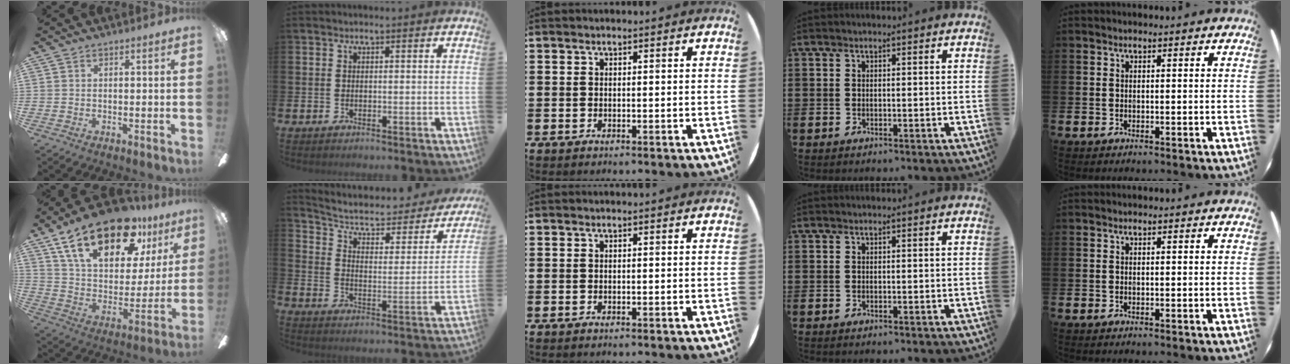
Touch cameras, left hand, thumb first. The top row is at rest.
{"thumb": {"total": 24.4, "force": [14.6, 11.6, 15.8], "torque": [-0.265, -0.075, 0.250]}, "index": {"total": 6.3, "force": [5.2, 2.6, 2.5], "torque": [-0.071, -0.038, 0.079]}}